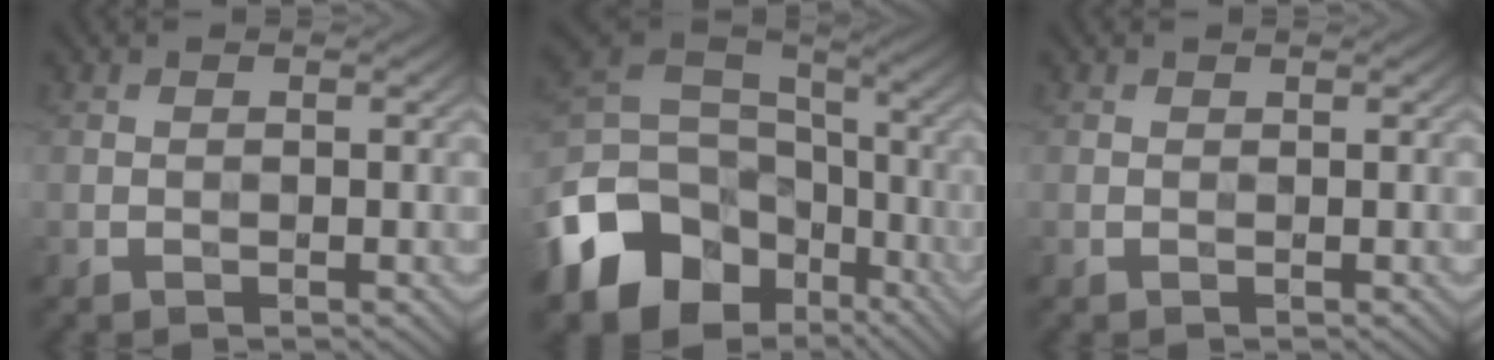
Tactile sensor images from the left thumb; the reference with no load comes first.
{"total": 15.1, "force": [-7.3, 11.3, 7.0], "torque": [-0.198, -0.035, -0.131]}
{"total": 0.0}